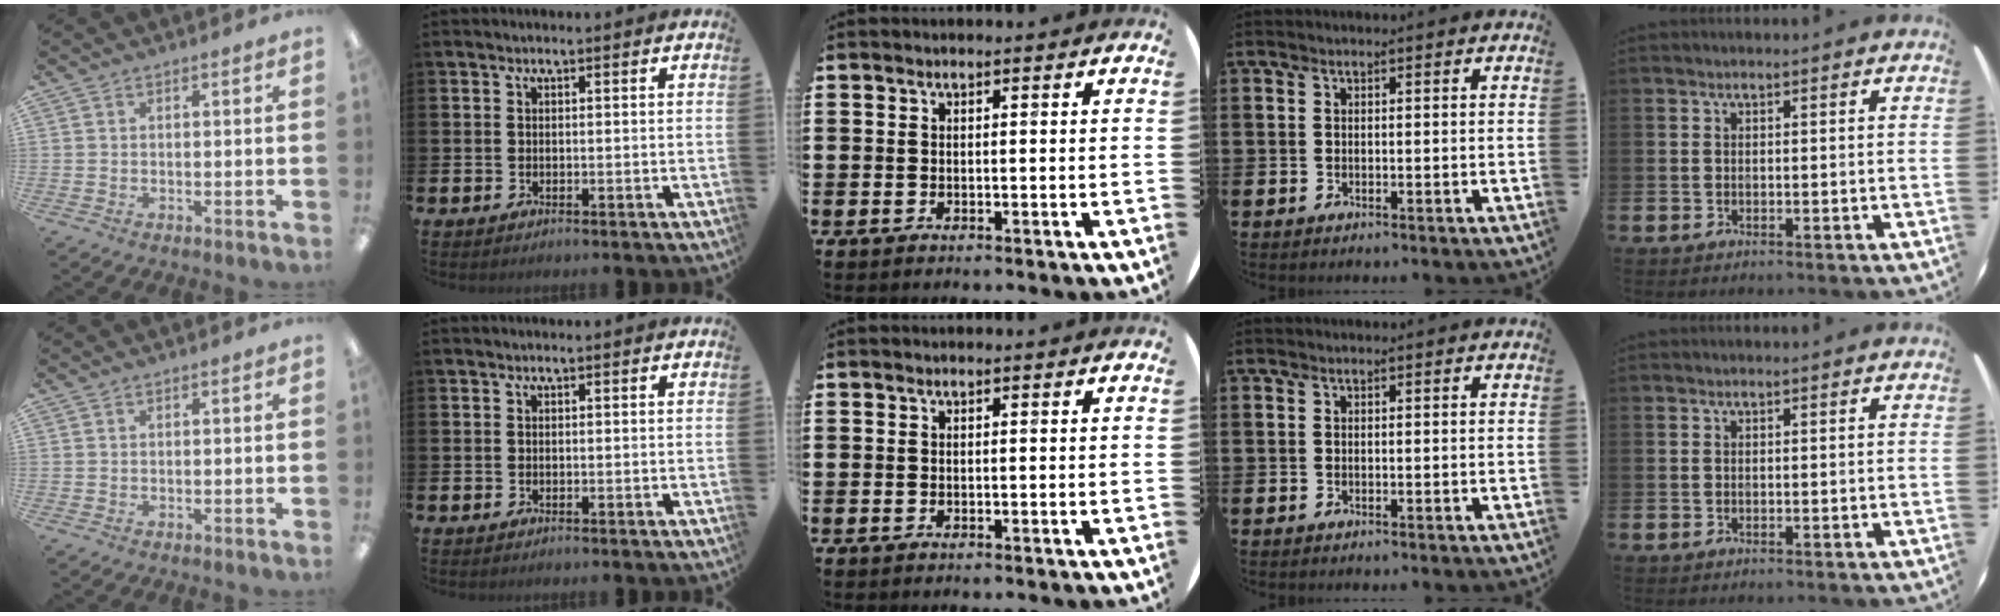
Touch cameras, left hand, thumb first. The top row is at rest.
{}